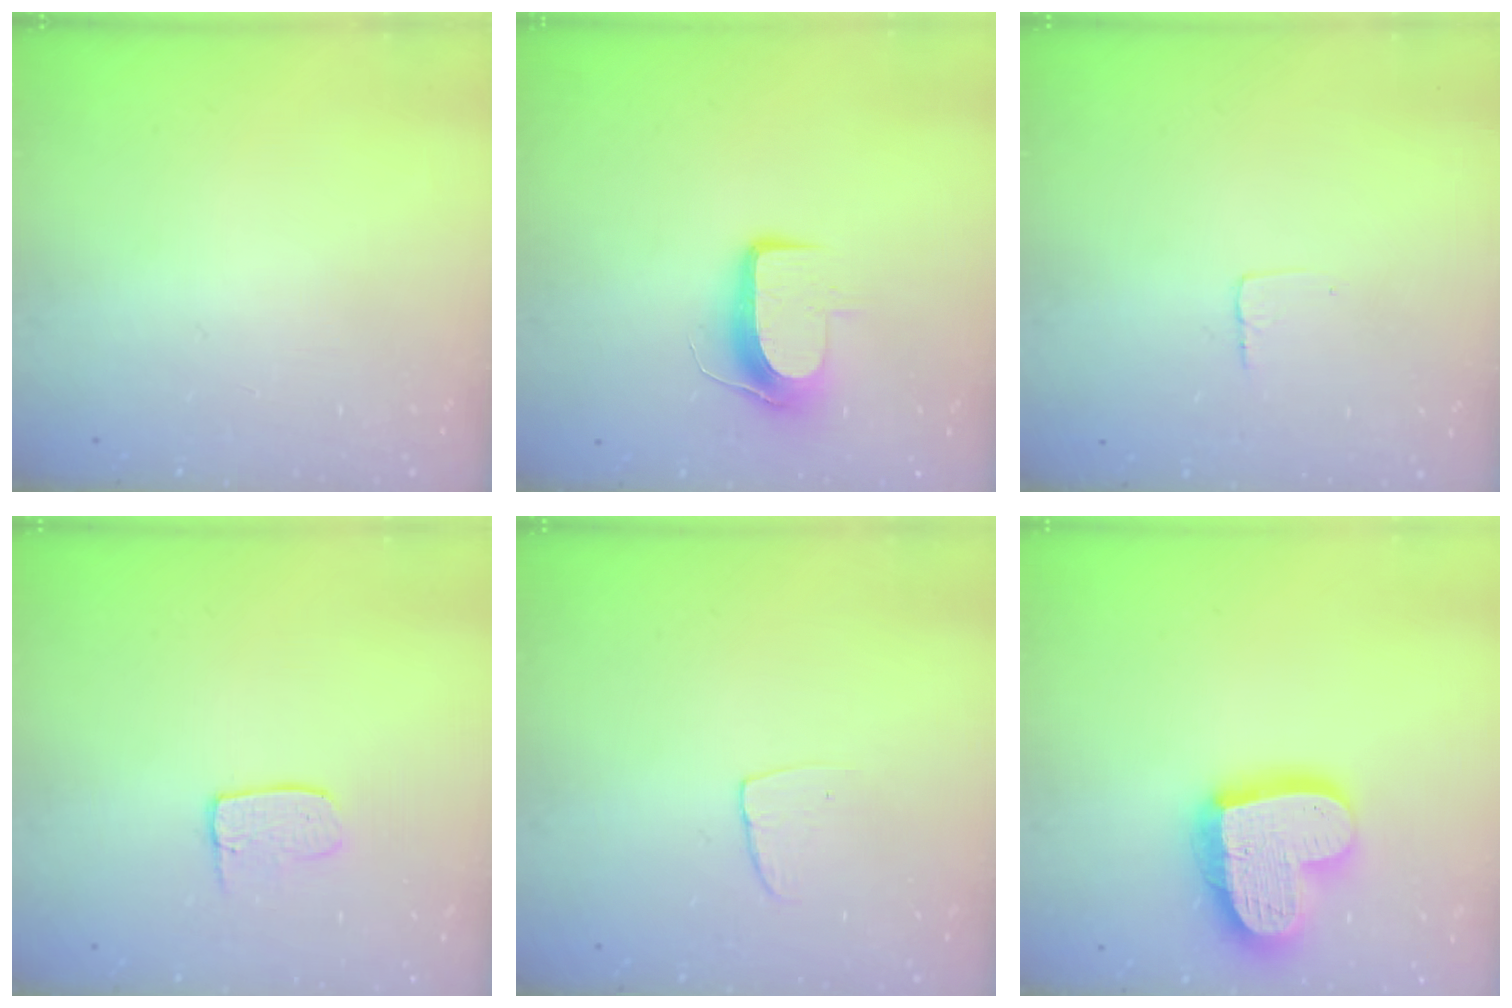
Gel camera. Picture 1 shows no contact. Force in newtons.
{"total": 8.7, "press": 8.6, "slide": 0.5}
{"total": 2.9, "press": 2.9, "slide": 0.2}
{"total": 6.7, "press": 6.7, "slide": 0.4}
{"total": 4.9, "press": 4.8, "slide": 0.4}
{"total": 19.9, "press": 19.9, "slide": 1.6}